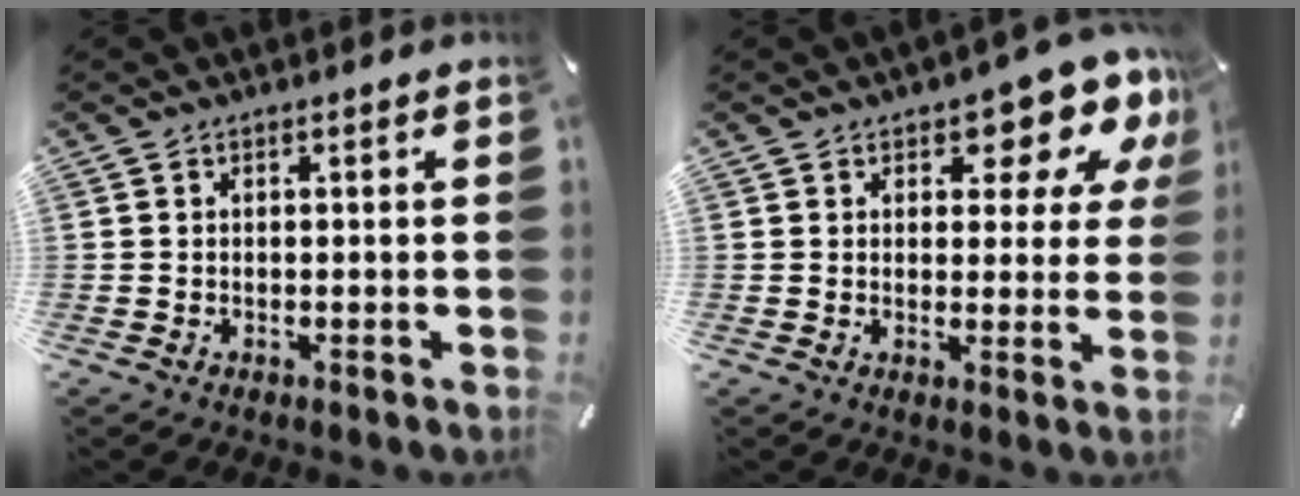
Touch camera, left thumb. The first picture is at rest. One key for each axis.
{"total": 9.9, "fx": 5.8, "fy": 5.1, "fz": 6.3, "tx": -0.065, "ty": -0.044, "tz": 0.093}